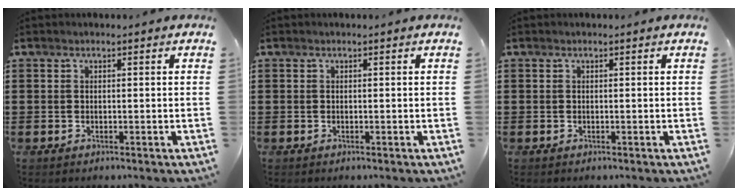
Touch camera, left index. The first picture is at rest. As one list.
[{"total": 0.0}, {"total": 0.0}]